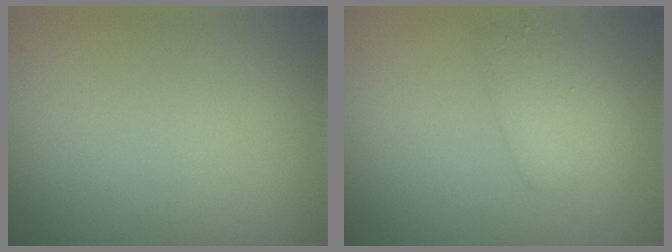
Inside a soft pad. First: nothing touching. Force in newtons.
{"total": 2.2, "press": 2.2, "slide": 0.2}